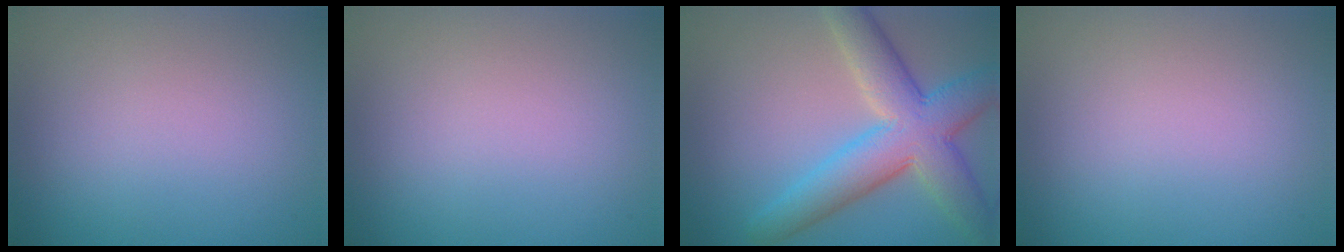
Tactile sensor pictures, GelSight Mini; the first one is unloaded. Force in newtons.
{"total": 0.0}
{"total": 8.2, "press": 8.2, "slide": 0.4}
{"total": 0.0}